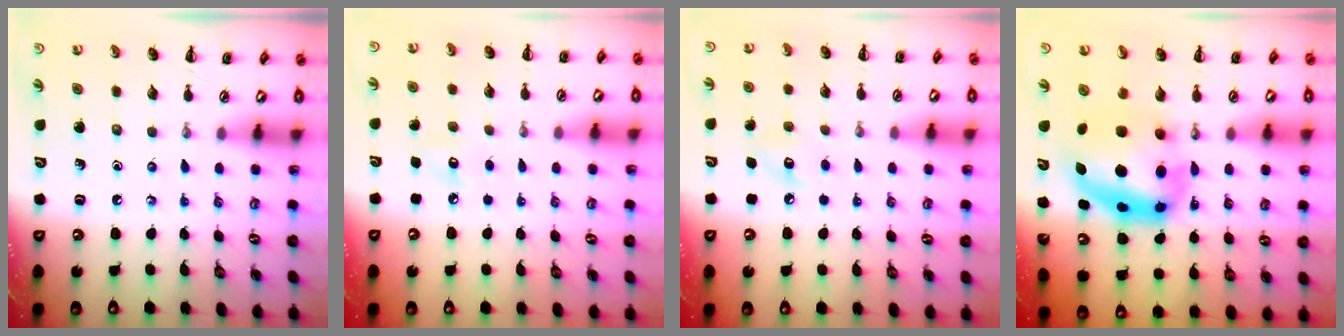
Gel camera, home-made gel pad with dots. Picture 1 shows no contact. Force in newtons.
{"total": 5.6, "press": 5.4, "slide": 1.4}
{"total": 7.1, "press": 6.8, "slide": 1.8}
{"total": 10.4, "press": 10.0, "slide": 2.8}